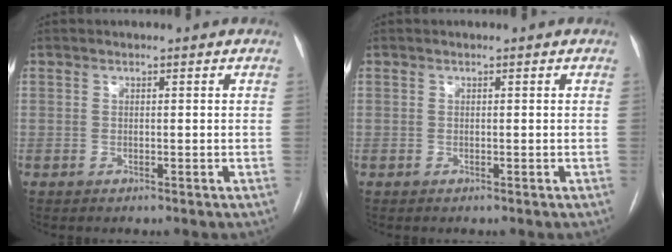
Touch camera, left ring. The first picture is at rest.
{"total": 0.0}